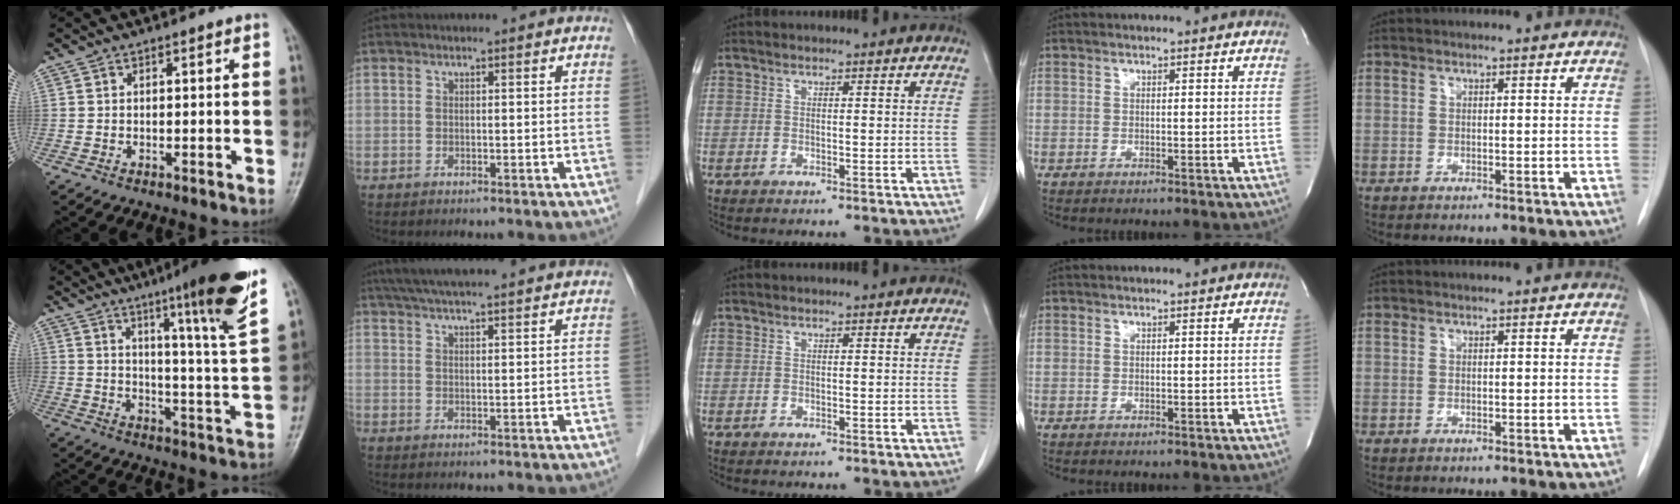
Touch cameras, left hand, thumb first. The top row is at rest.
{"thumb": {"total": 18.1, "force": [11.5, 0.3, 14.0], "torque": [-0.186, -0.063, 0.161]}, "index": {"total": 19.2, "force": [17.1, 1.3, 8.6], "torque": [-0.142, 0.042, 0.232]}}